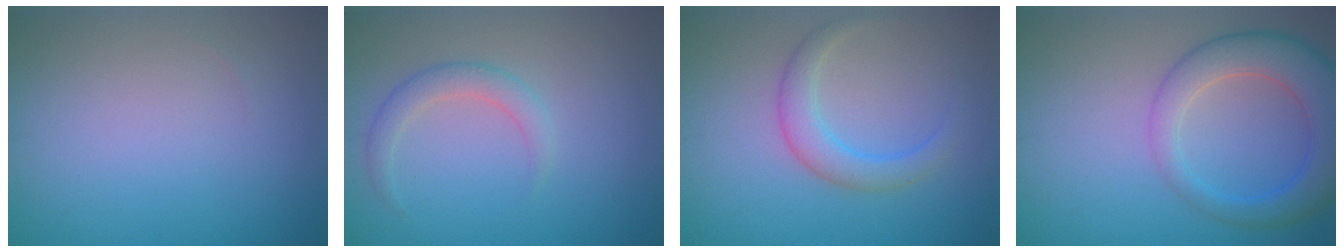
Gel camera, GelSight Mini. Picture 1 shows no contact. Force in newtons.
{"total": 2.1, "press": 2.0, "slide": 0.2}
{"total": 2.8, "press": 2.8, "slide": 0.2}
{"total": 6.4, "press": 6.4, "slide": 0.3}